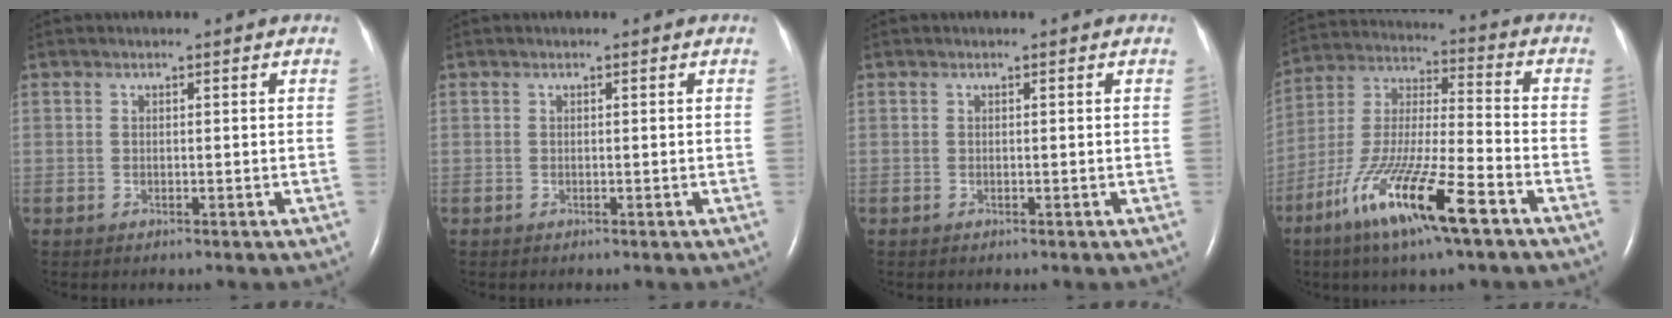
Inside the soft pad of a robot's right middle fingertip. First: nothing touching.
{"total": 0.0}
{"total": 0.0}
{"total": 16.8, "force": [-9.3, 1.6, 13.9], "torque": [-0.293, -0.036, -0.172]}